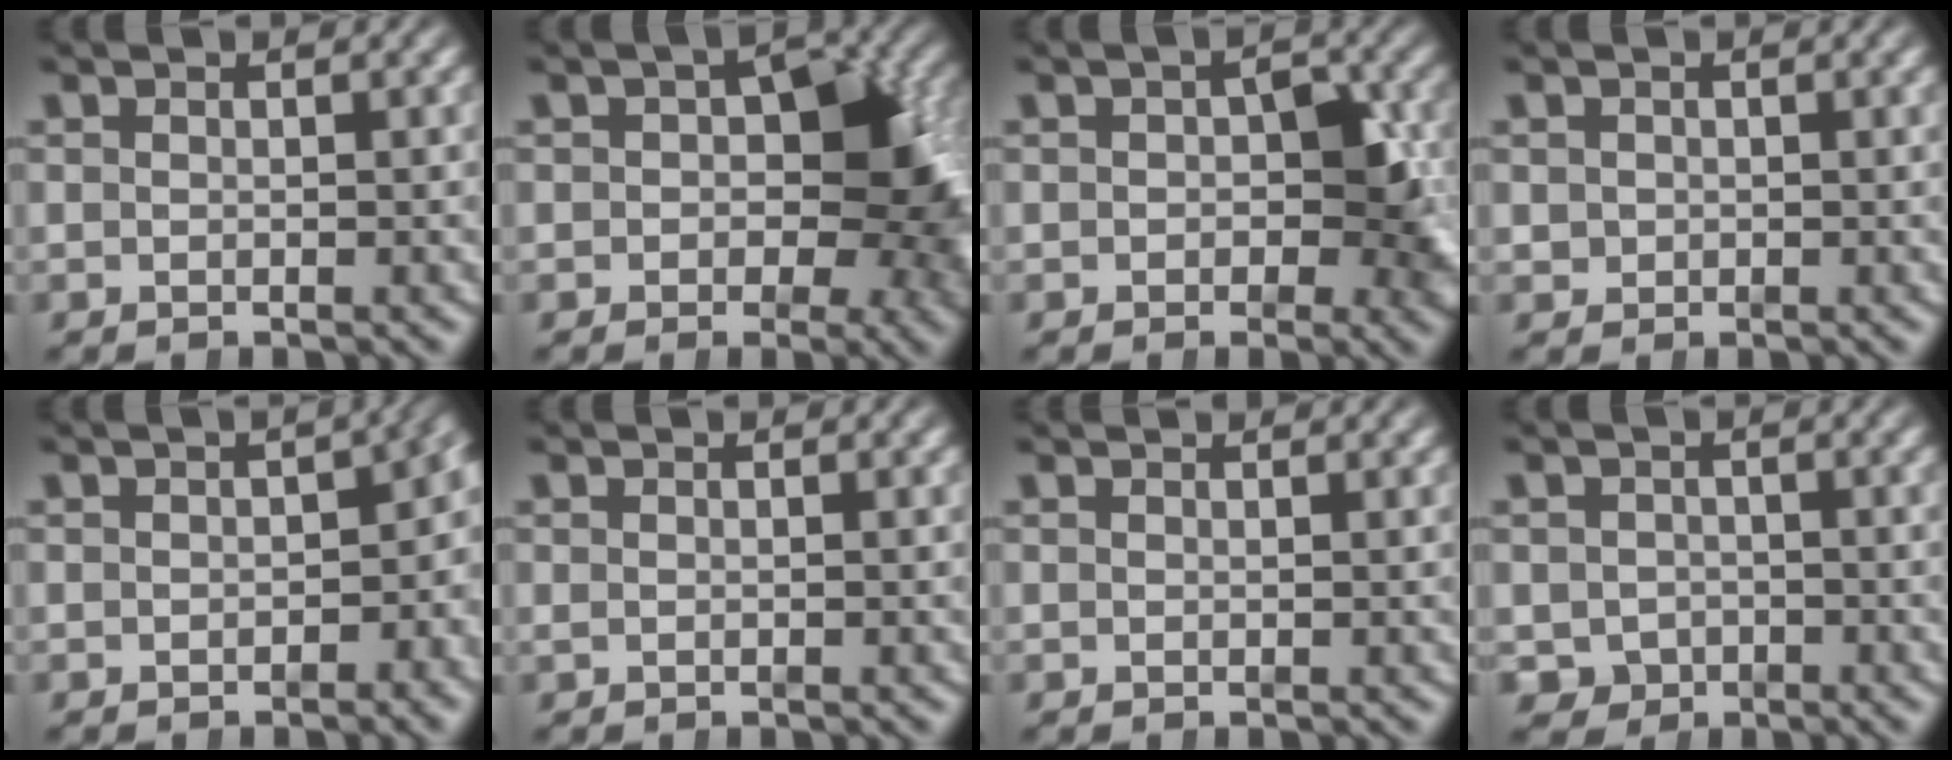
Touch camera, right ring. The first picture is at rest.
{"total": 9.1, "force": [-0.8, 5.8, 6.9], "torque": [-0.078, -0.010, -0.009]}
{"total": 4.8, "force": [-0.5, 2.9, 3.7], "torque": [-0.036, -0.001, -0.007]}
{"total": 1.5, "force": [0.2, 1.4, 0.4], "torque": [-0.020, -0.006, 0.006]}
{"total": 2.5, "force": [-0.5, 1.4, 2.0], "torque": [-0.013, 0.001, -0.005]}
{"total": 0.0}
{"total": 0.9, "force": [0.8, -0.3, 0.0], "torque": [0.009, 0.005, 0.012]}
{"total": 4.9, "force": [-2.0, 4.3, 1.4], "torque": [-0.034, -0.031, -0.026]}